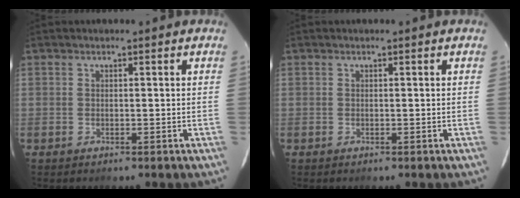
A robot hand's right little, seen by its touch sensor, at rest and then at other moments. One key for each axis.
{"total": 0.0}